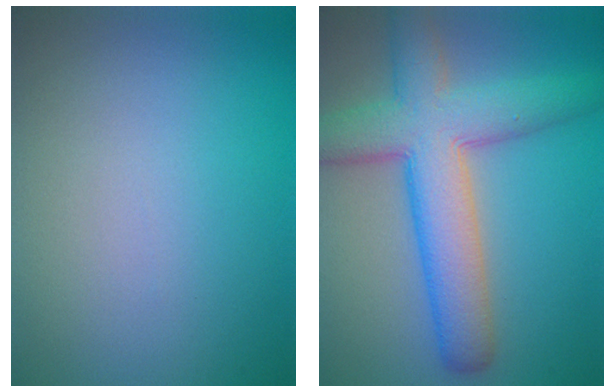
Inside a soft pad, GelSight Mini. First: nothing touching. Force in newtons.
{"total": 8.5, "press": 8.5, "slide": 0.2}